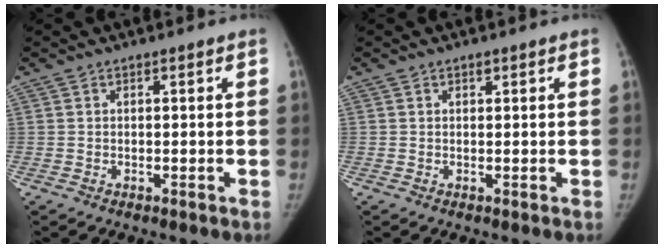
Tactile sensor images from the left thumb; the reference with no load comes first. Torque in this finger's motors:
{"motor_torque": [0.14, 0.01, 0.16, -0.25, 0.05]}